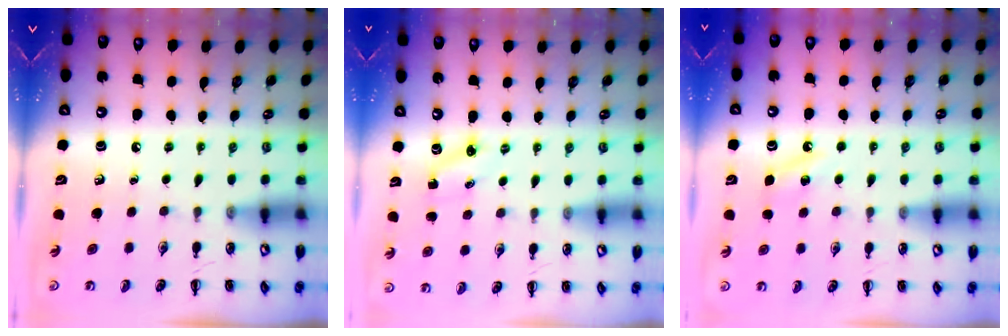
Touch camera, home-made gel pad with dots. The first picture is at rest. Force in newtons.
{"total": 2.9, "press": 2.8, "slide": 0.9}
{"total": 4.0, "press": 3.8, "slide": 1.1}